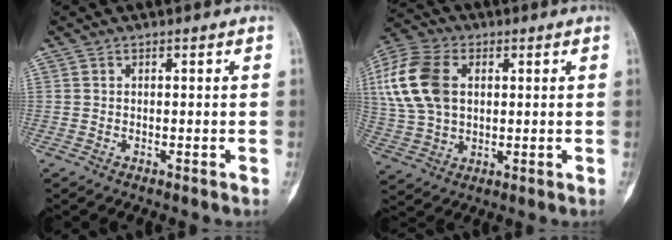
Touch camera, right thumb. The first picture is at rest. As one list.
[{"total": 15.3, "force": [3.3, 10.3, 10.8], "torque": [-0.224, 0.009, 0.062]}]